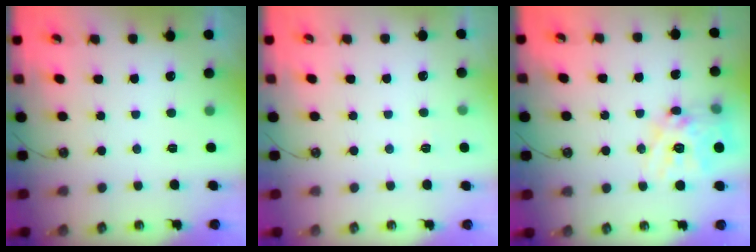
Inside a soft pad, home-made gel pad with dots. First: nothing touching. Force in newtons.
{"total": 2.7, "press": 2.7, "slide": 0.4}
{"total": 16.8, "press": 16.8, "slide": 1.4}